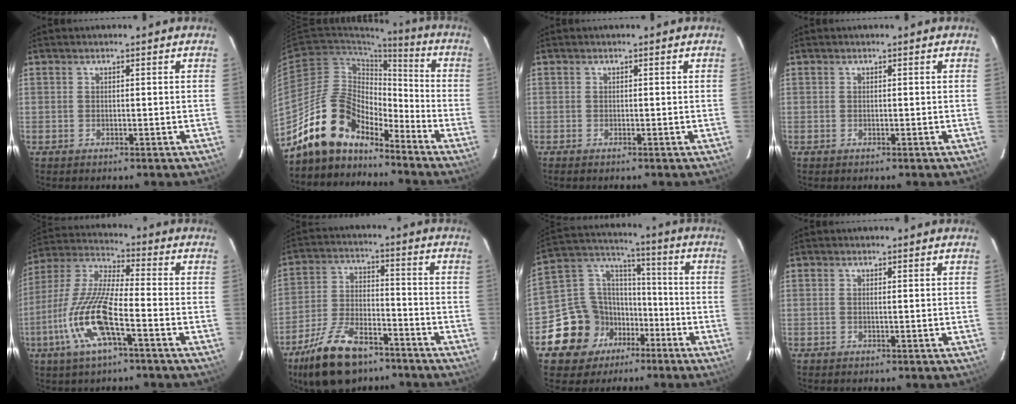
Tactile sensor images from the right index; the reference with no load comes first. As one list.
[{"total": 14.3, "force": [-12.1, 5.9, 4.9], "torque": [-0.101, 0.025, -0.224]}, {"total": 0.0}, {"total": 0.0}, {"total": 15.0, "force": [-6.1, 2.8, 13.4], "torque": [-0.288, -0.011, -0.125]}, {"total": 16.3, "force": [-11.4, 7.2, 9.1], "torque": [-0.191, -0.010, -0.198]}, {"total": 14.9, "force": [-7.6, 12.0, 4.6], "torque": [-0.117, 0.055, -0.113]}, {"total": 0.6, "force": [0.0, 0.0, 0.6], "torque": [-0.012, 0.000, -0.002]}]